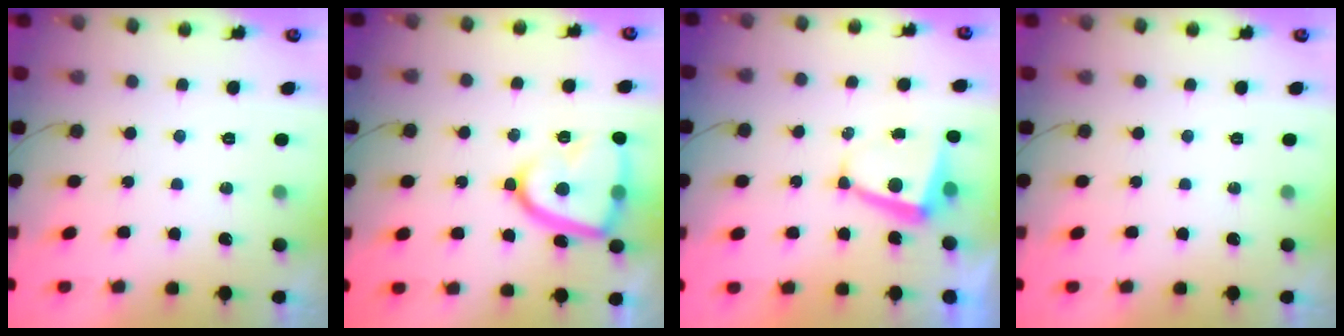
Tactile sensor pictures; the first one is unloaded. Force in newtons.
{"total": 16.8, "press": 16.8, "slide": 1.5}
{"total": 6.2, "press": 6.1, "slide": 0.9}
{"total": 0.0}